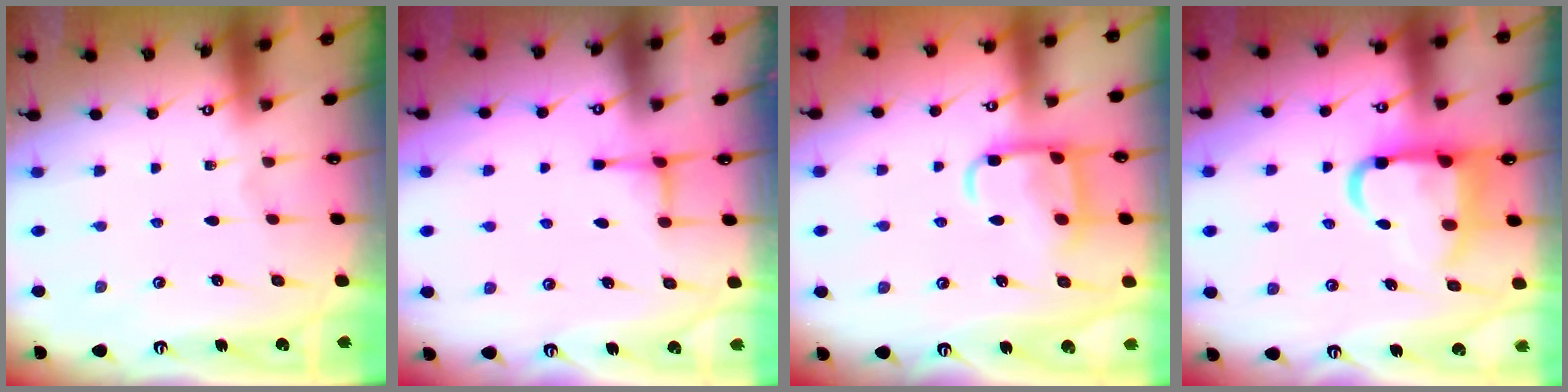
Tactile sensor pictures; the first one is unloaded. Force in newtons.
{"total": 1.8, "press": 1.8, "slide": 0.4}
{"total": 12.1, "press": 12.1, "slide": 1.1}
{"total": 12.8, "press": 12.7, "slide": 1.7}